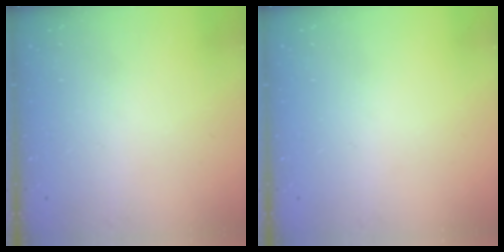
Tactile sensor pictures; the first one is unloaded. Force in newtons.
{"total": 0.0}